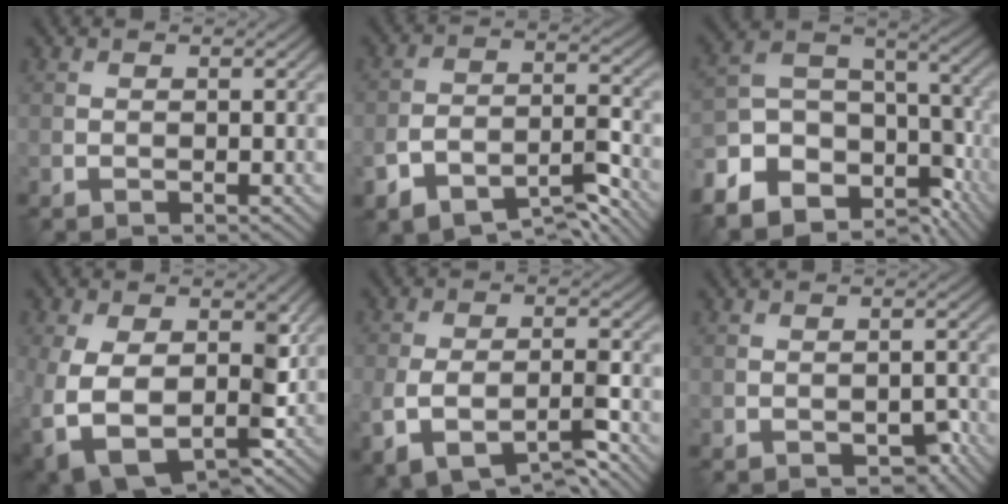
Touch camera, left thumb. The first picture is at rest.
{"total": 8.4, "force": [-6.2, 3.1, 4.8], "torque": [-0.078, -0.003, -0.115]}
{"total": 14.5, "force": [-8.1, 9.4, 7.4], "torque": [-0.199, -0.045, -0.117]}
{"total": 10.3, "force": [-2.0, 6.7, 7.6], "torque": [-0.169, -0.035, -0.024]}
{"total": 7.3, "force": [-3.8, 3.0, 5.5], "torque": [-0.107, -0.008, -0.067]}
{"total": 2.4, "force": [-1.4, 1.2, 1.5], "torque": [-0.021, -0.002, -0.017]}